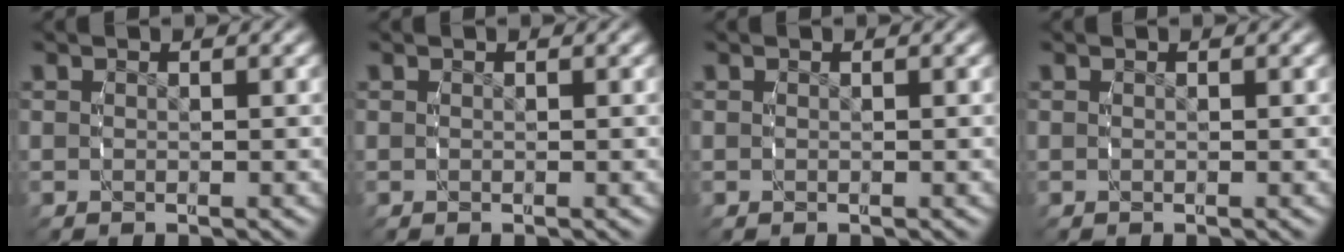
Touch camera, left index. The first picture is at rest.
{"total": 0.0}
{"total": 0.0}
{"total": 0.0}